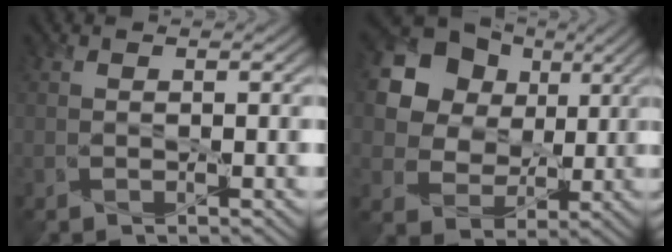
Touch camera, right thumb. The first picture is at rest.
{"total": 15.9, "force": [6.5, 13.4, 5.4], "torque": [-0.182, 0.035, 0.134]}